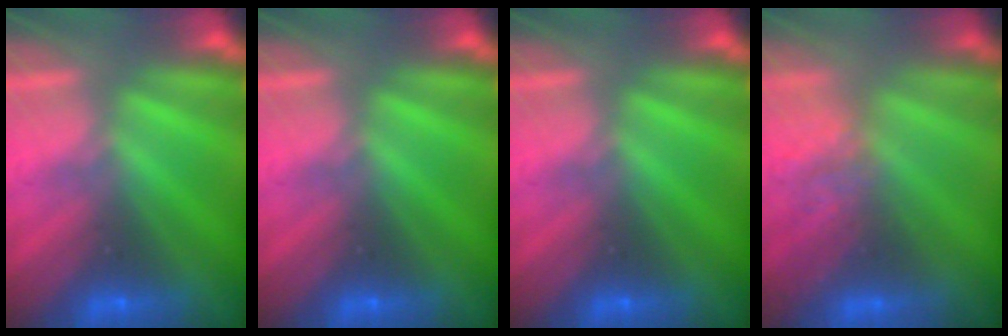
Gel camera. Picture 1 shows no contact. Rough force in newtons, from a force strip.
{"total": 0.0}
{"total": 0.0}
{"total": 3.1}